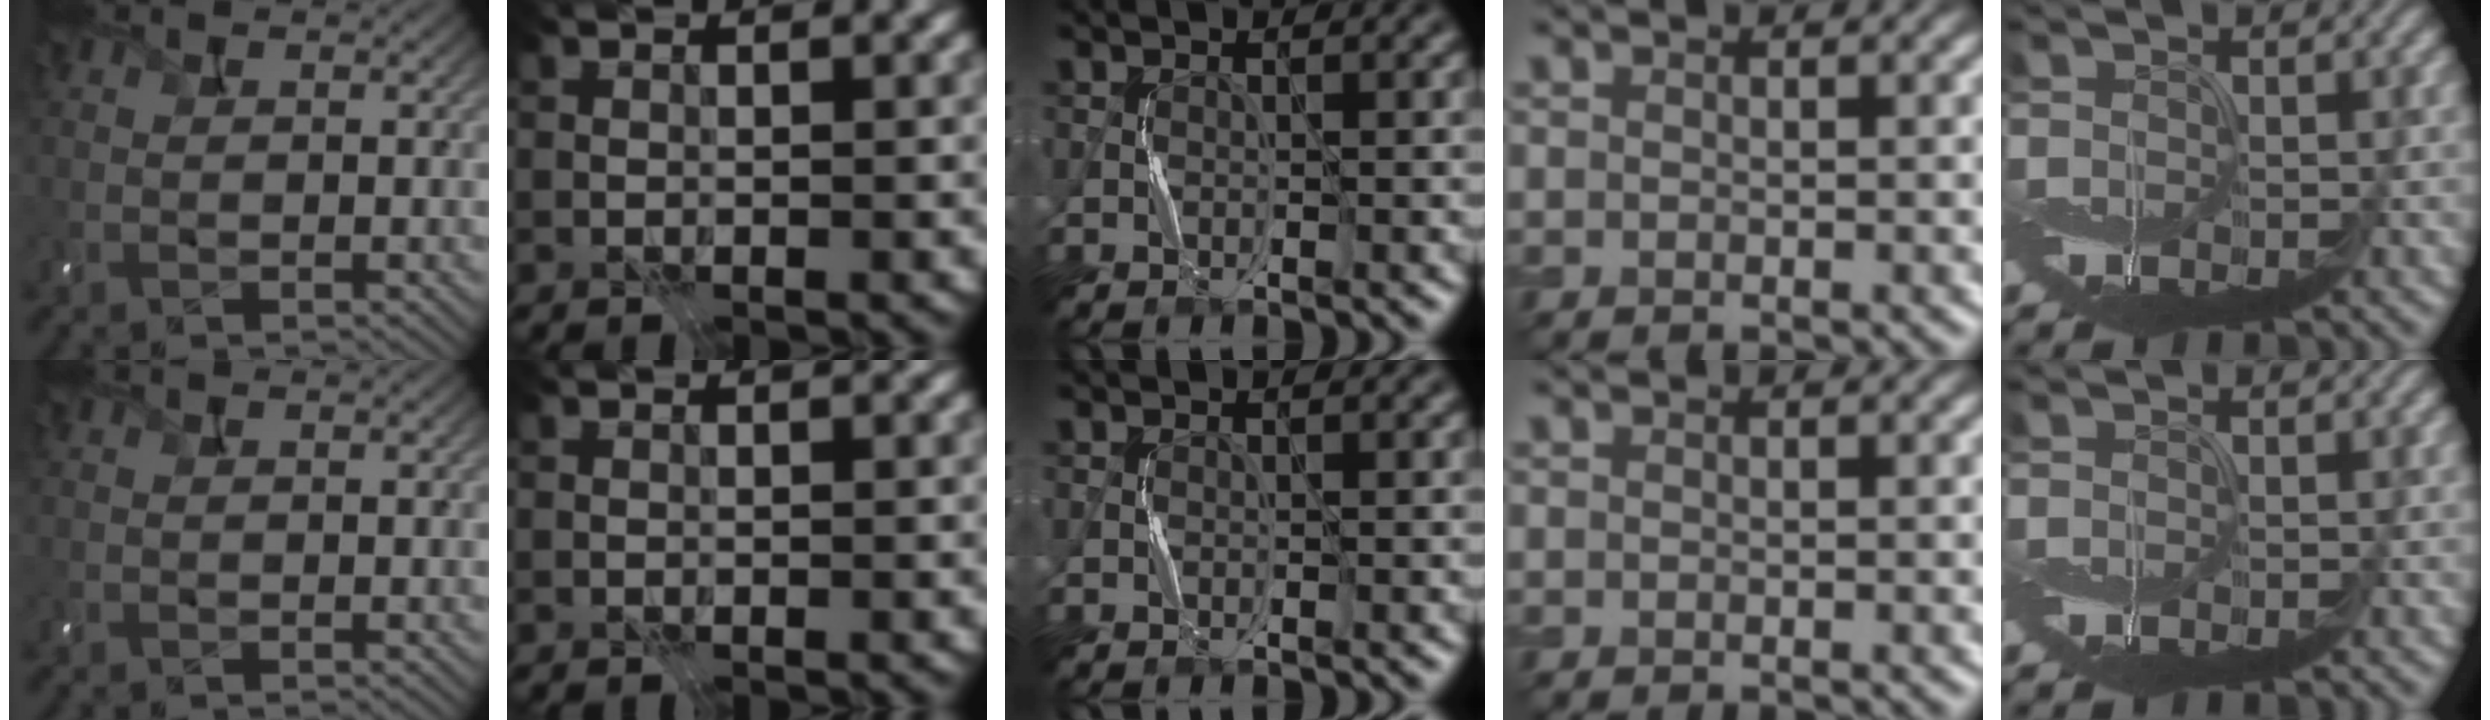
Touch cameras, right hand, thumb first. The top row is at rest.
{}